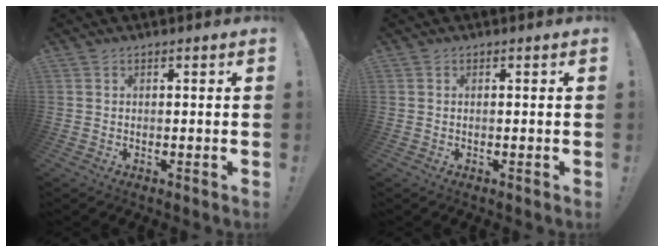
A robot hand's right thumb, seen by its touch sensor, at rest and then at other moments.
{"total": 0.0}